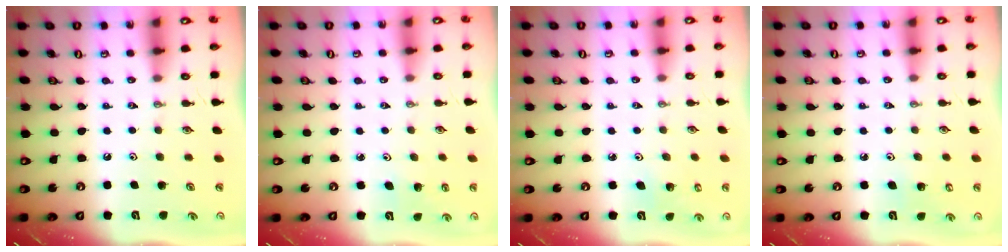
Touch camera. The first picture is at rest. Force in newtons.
{"total": 2.8, "press": 2.6, "slide": 1.2}
{"total": 3.4, "press": 3.3, "slide": 0.8}
{"total": 4.1, "press": 3.9, "slide": 1.0}